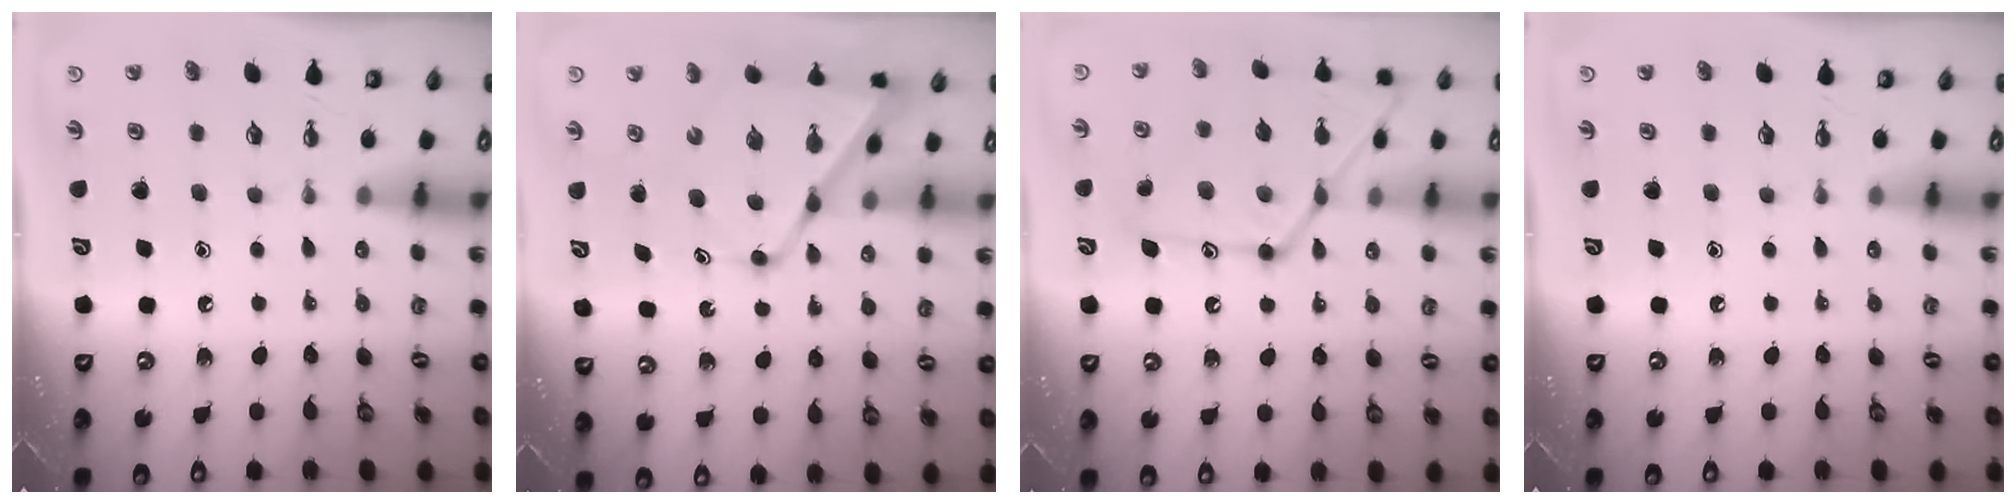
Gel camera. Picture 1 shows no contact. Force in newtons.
{"total": 13.0, "press": 13.0, "slide": 1.3}
{"total": 19.7, "press": 19.6, "slide": 1.3}
{"total": 0.0}